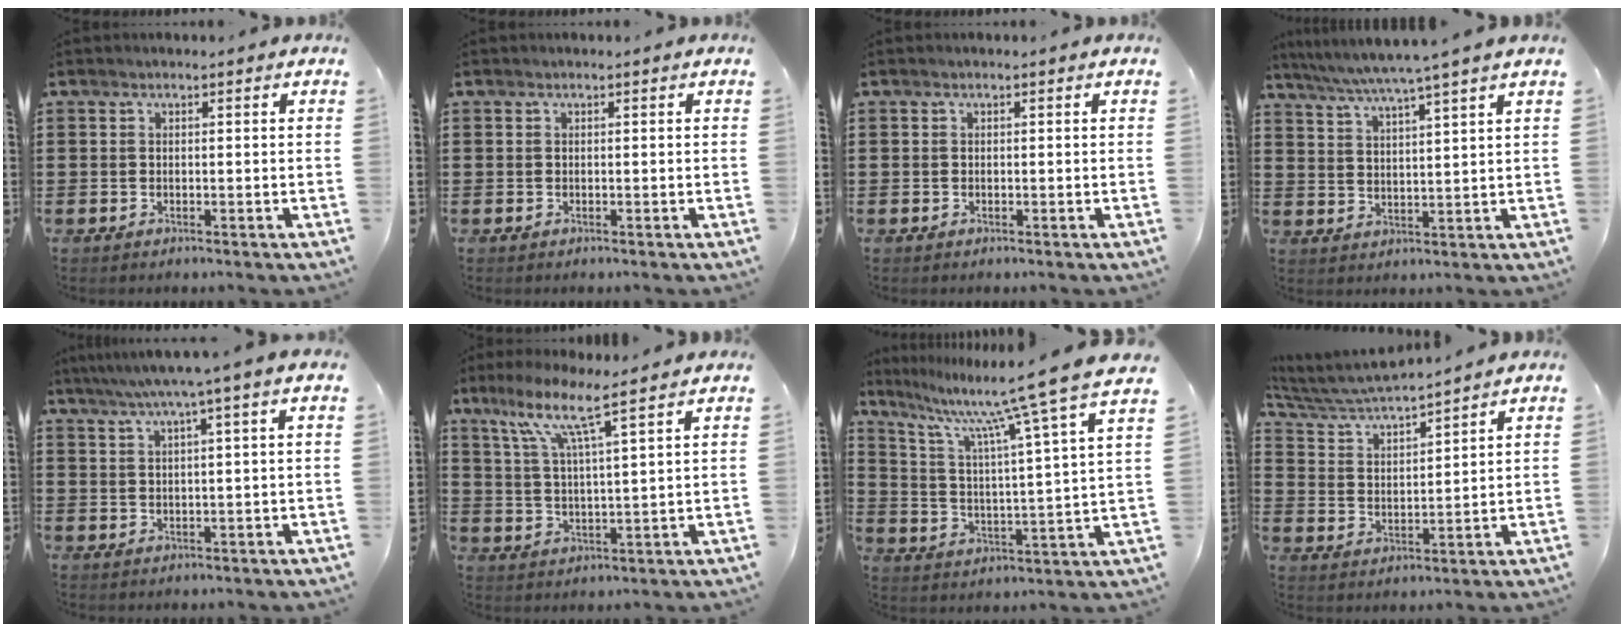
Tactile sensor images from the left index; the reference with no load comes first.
{"total": 0.0}
{"total": 0.0}
{"total": 5.3, "force": [4.6, -1.1, 2.5], "torque": [-0.064, -0.026, 0.076]}
{"total": 4.5, "force": [2.7, -0.8, 3.5], "torque": [-0.074, -0.005, 0.043]}
{"total": 8.2, "force": [5.9, -0.2, 5.7], "torque": [-0.130, -0.022, 0.099]}
{"total": 11.1, "force": [9.3, -1.2, 5.9], "torque": [-0.145, -0.066, 0.143]}
{"total": 5.4, "force": [5.2, -0.1, 1.5], "torque": [-0.054, -0.036, 0.086]}